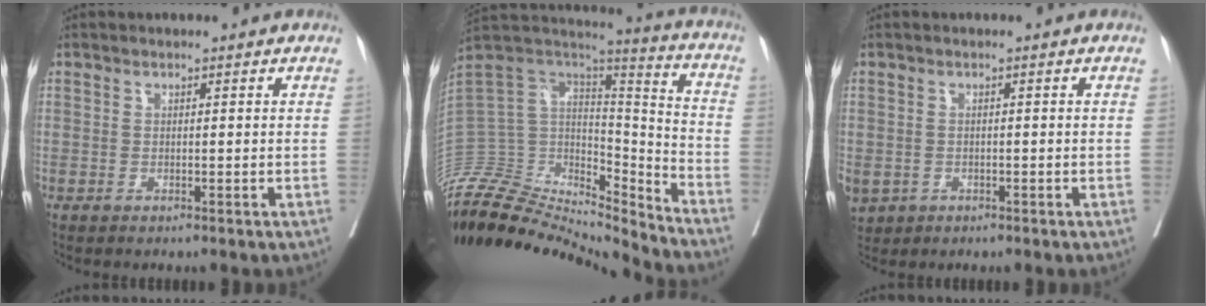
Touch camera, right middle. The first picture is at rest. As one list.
[{"total": 31.4, "force": [-28.0, 8.3, 11.6], "torque": [-0.274, 0.006, -0.454]}, {"total": 5.9, "force": [-2.3, 4.9, 2.3], "torque": [-0.070, -0.007, -0.029]}]